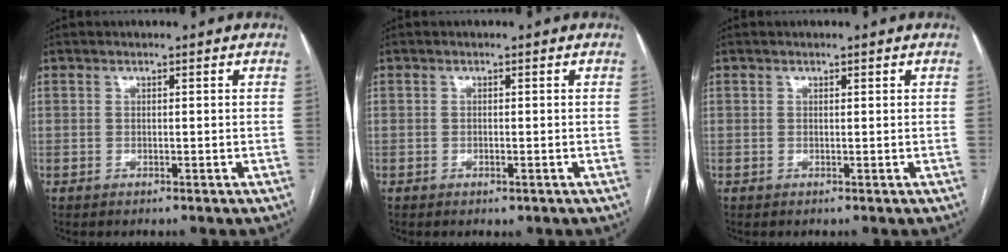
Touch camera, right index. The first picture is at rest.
{"total": 0.8, "force": [-0.5, 0.3, 0.6], "torque": [-0.009, -0.002, -0.003]}
{"total": 0.0}